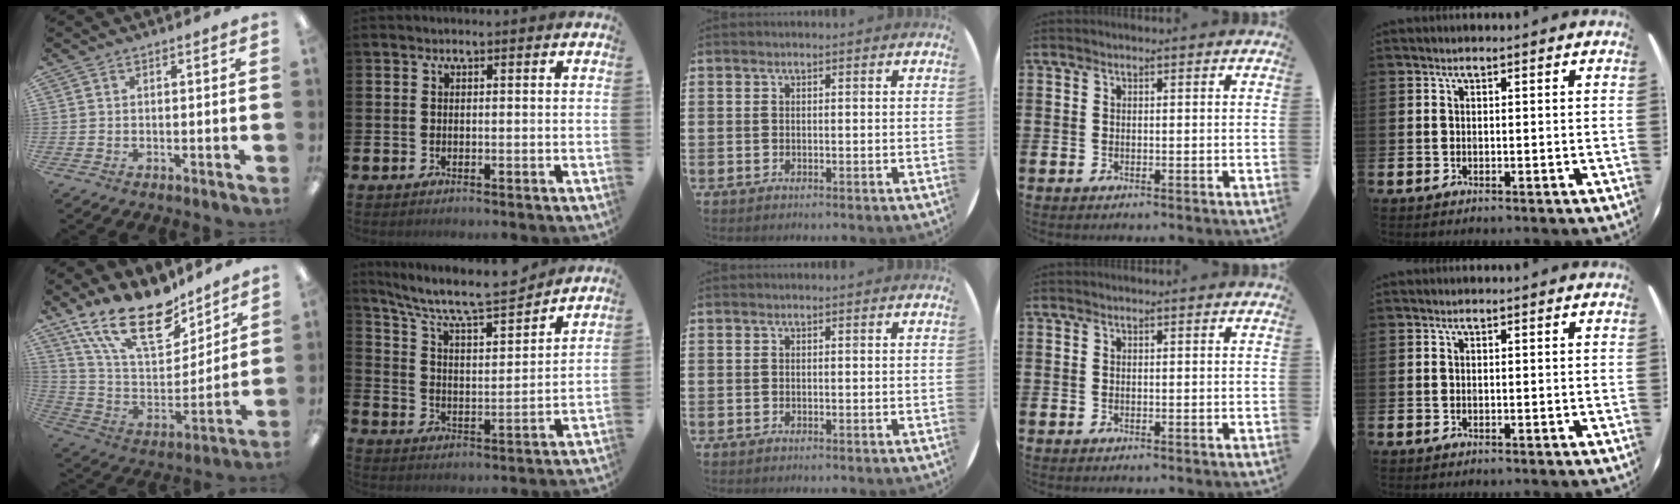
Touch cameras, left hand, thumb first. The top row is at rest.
{"thumb": {"total": 21.5, "force": [15.3, 9.0, 12.1], "torque": [-0.238, -0.090, 0.275]}, "index": {"total": 8.9, "force": [8.1, 1.5, 3.3], "torque": [-0.099, -0.060, 0.136]}}